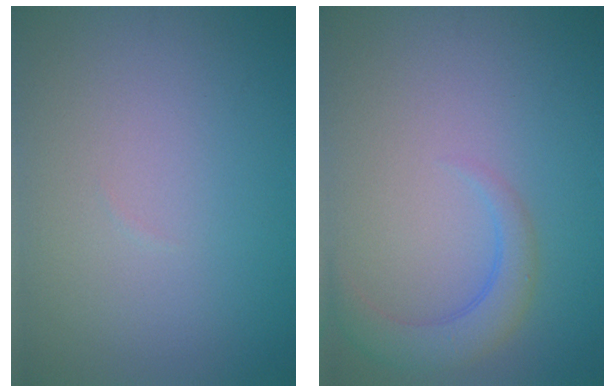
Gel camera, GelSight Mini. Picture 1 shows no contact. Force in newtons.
{"total": 3.0, "press": 3.0, "slide": 0.3}